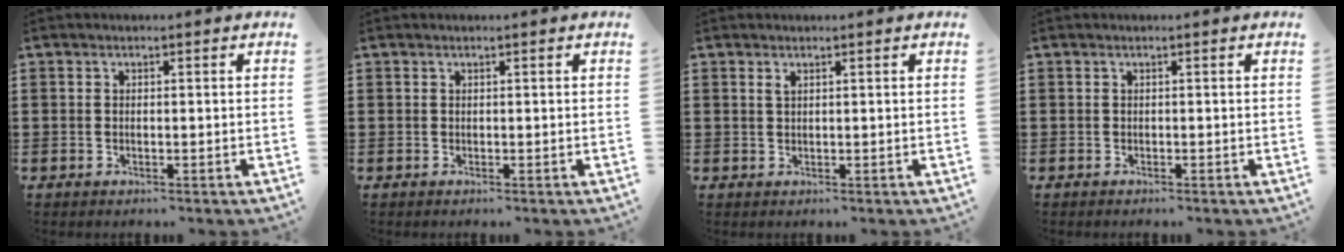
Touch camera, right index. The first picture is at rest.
{"total": 0.0}
{"total": 0.9, "force": [0.5, 0.3, 0.6], "torque": [-0.014, 0.003, 0.008]}
{"total": 0.0}